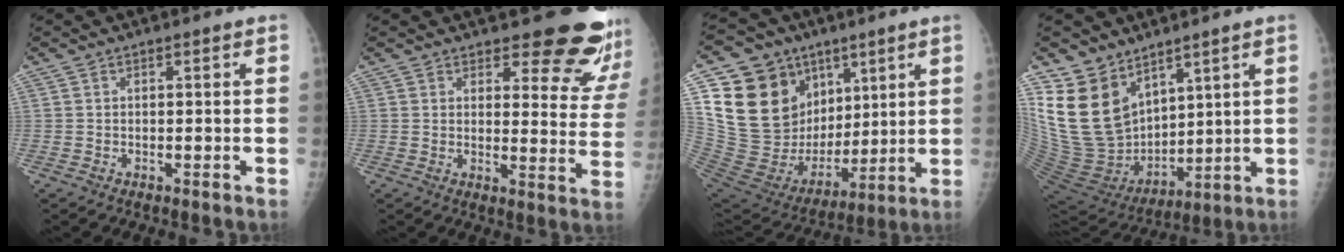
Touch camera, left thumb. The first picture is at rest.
{"total": 15.8, "force": [13.6, 4.7, 6.5], "torque": [-0.032, -0.122, 0.146]}
{"total": 25.5, "force": [9.6, 18.8, 14.3], "torque": [-0.236, -0.001, 0.193]}
{"total": 17.6, "force": [10.5, 11.4, 8.3], "torque": [-0.131, -0.055, 0.230]}